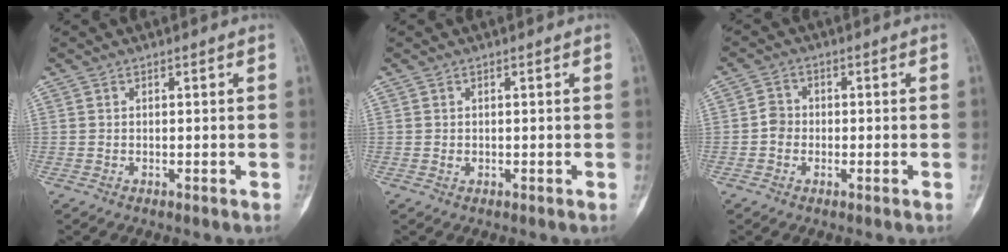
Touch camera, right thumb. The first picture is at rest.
{"total": 0.6, "force": [0.0, 0.5, 0.3], "torque": [-0.006, 0.001, 0.000]}
{"total": 3.0, "force": [-0.7, 2.6, 1.3], "torque": [-0.008, 0.008, -0.021]}